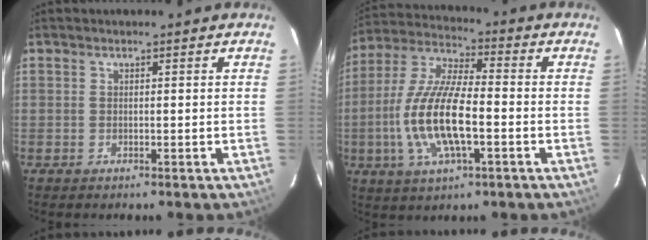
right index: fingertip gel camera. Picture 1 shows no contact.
{"total": 15.4, "force": [-3.6, 5.0, 14.1], "torque": [-0.293, -0.005, -0.070]}